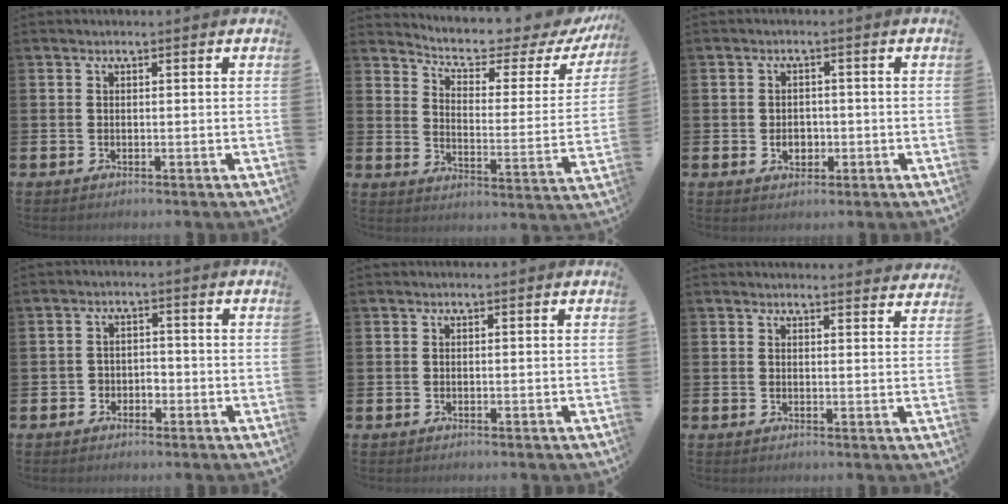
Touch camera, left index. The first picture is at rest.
{"total": 6.0, "force": [5.4, 1.3, 2.2], "torque": [-0.065, -0.043, 0.083]}
{"total": 2.5, "force": [-0.6, 2.0, 1.4], "torque": [-0.013, -0.003, -0.018]}
{"total": 2.2, "force": [-1.3, 1.7, 0.5], "torque": [-0.012, 0.004, -0.030]}
{"total": 0.0}
{"total": 2.5, "force": [2.5, 0.1, -0.2], "torque": [0.011, -0.019, 0.042]}